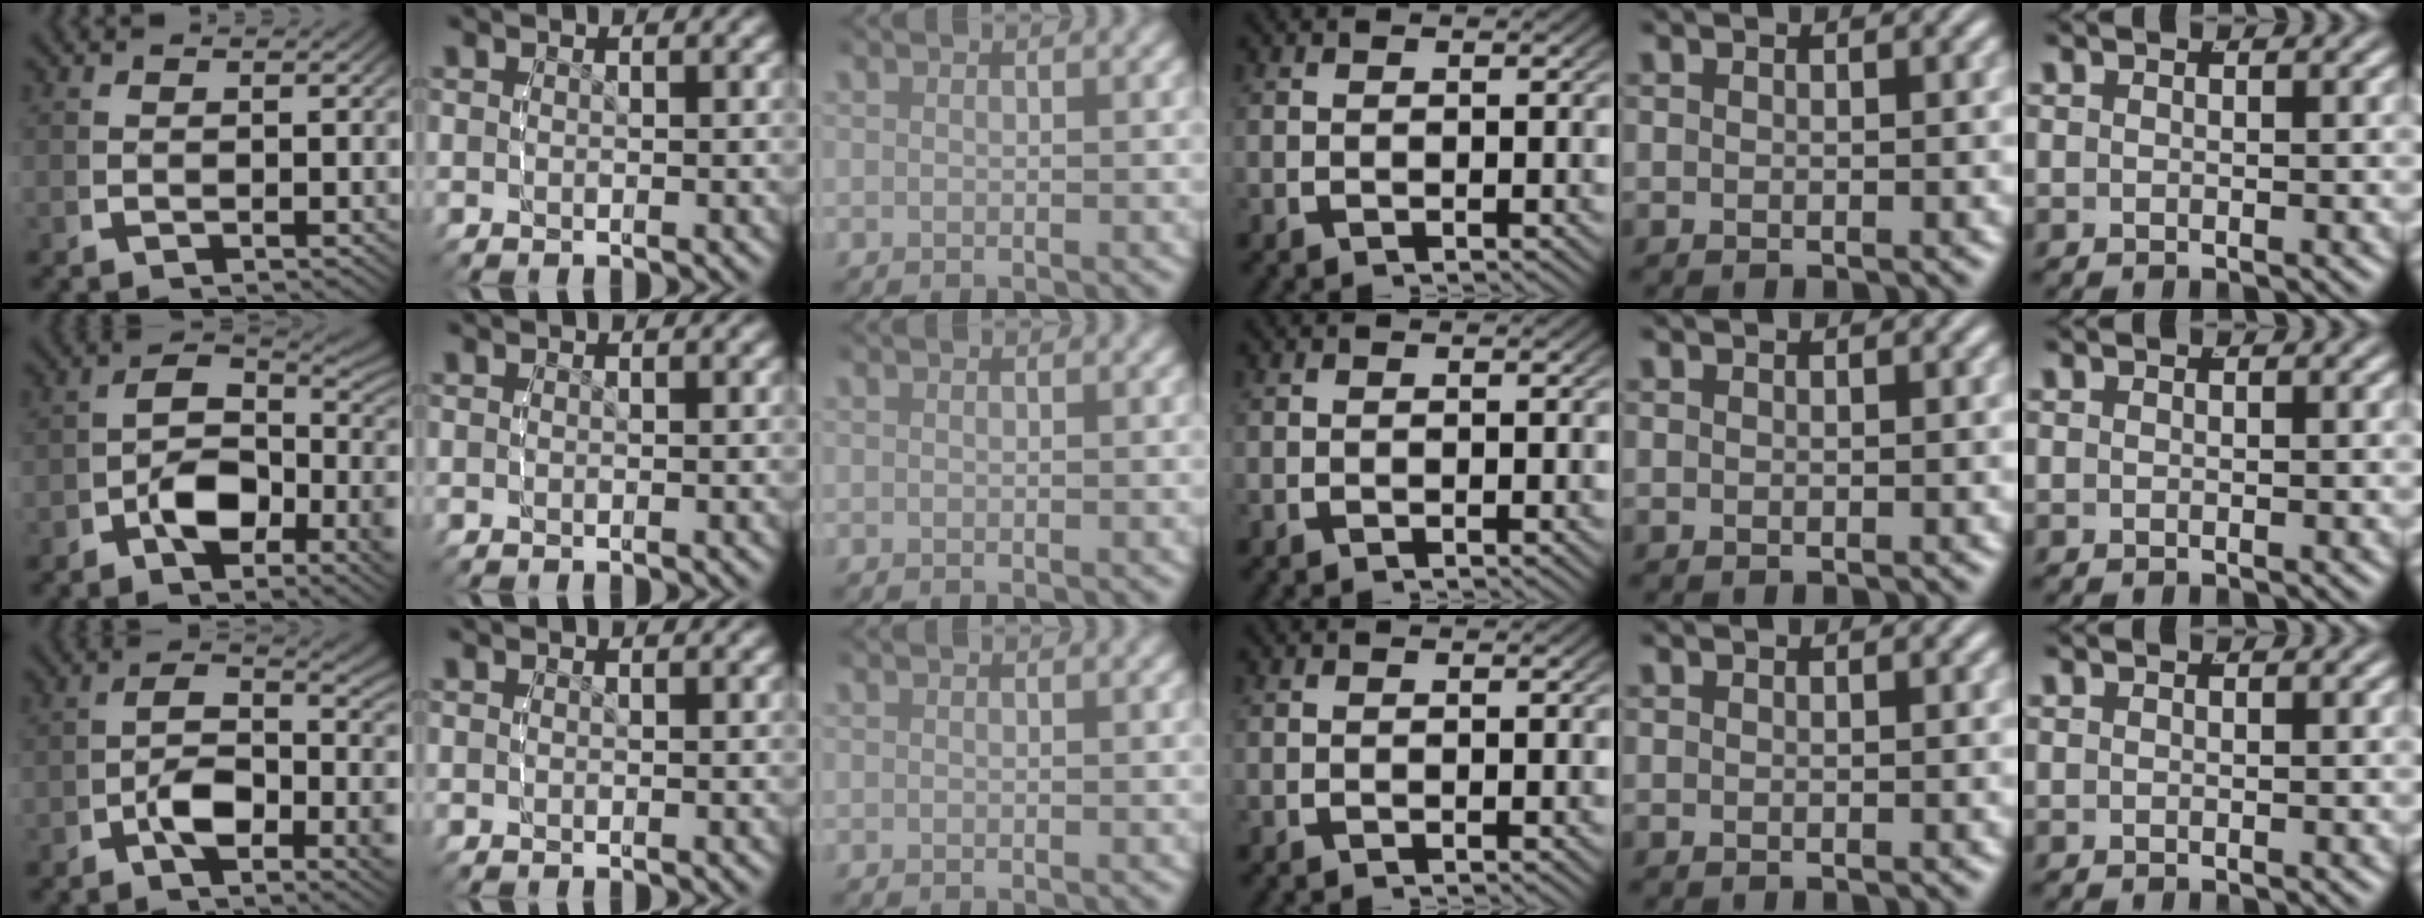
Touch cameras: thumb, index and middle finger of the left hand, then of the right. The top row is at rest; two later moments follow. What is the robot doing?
{"motion": "lift_and_place", "object": "stress ball aka squeeze ball"}